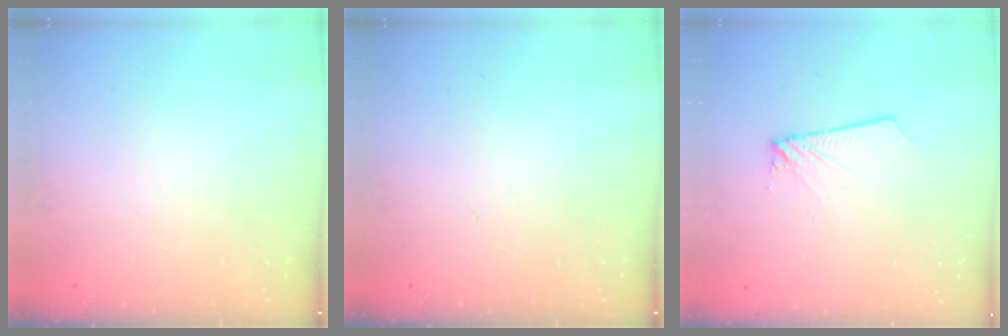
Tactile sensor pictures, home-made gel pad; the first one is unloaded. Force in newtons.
{"total": 0.0}
{"total": 1.9, "press": 1.9, "slide": 0.1}